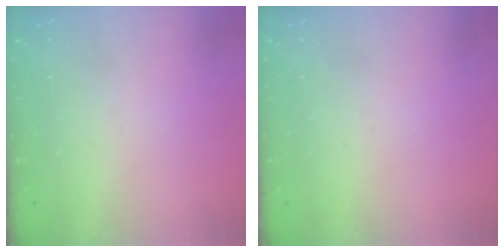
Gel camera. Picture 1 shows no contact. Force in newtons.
{"total": 0.0}